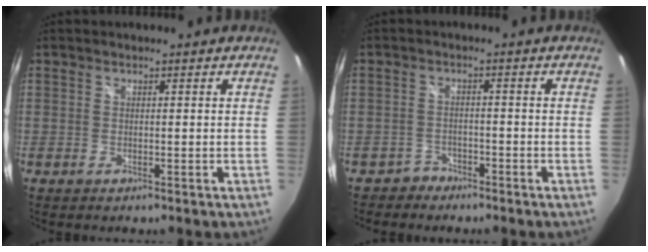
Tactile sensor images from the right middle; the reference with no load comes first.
{"total": 2.8, "force": [-2.2, 1.6, -0.4], "torque": [0.003, 0.011, -0.041]}